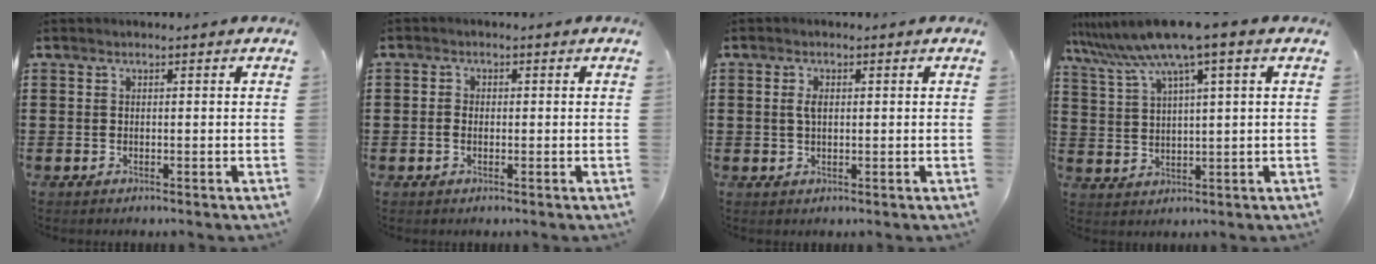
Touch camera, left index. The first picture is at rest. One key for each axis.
{"total": 1.4, "fx": -0.3, "fy": 0.9, "fz": 1.0, "tx": -0.020, "ty": 0.002, "tz": -0.005}
{"total": 2.1, "fx": 0.3, "fy": 0.9, "fz": 1.8, "tx": -0.039, "ty": 0.005, "tz": 0.004}
{"total": 8.1, "fx": 5.4, "fy": -0.2, "fz": 6.1, "tx": -0.138, "ty": -0.028, "tz": 0.090}